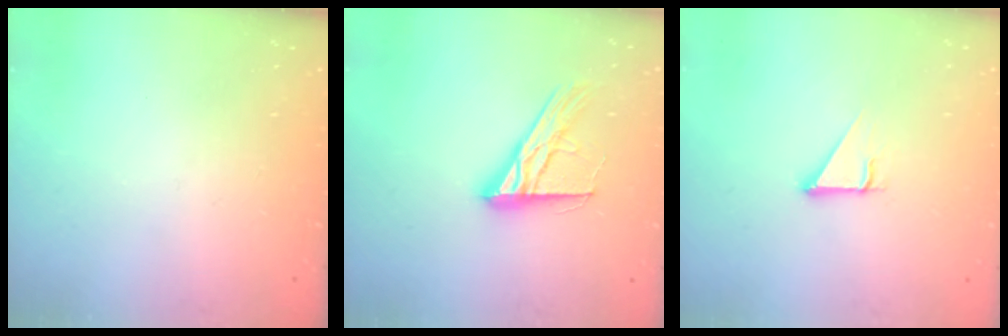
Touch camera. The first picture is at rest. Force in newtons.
{"total": 14.0, "press": 14.0, "slide": 1.0}
{"total": 2.9, "press": 2.8, "slide": 0.2}